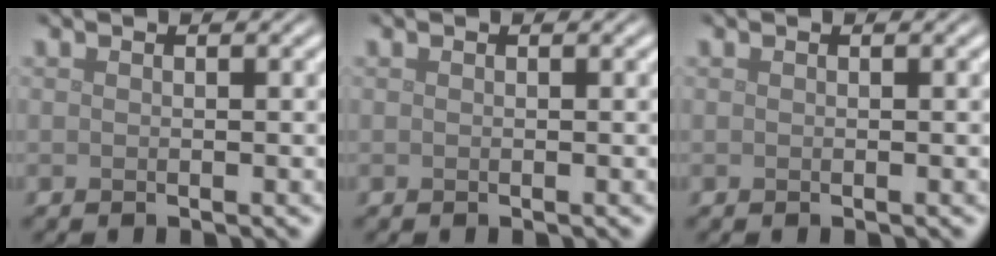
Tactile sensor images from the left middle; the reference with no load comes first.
{"total": 0.0}
{"total": 0.0}